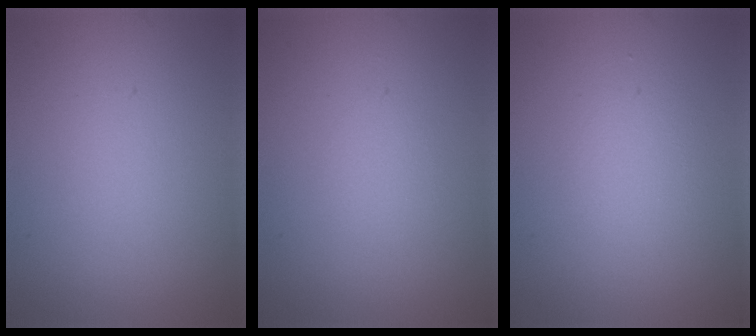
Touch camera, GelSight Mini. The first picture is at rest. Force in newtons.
{"total": 0.6, "press": 0.6, "slide": 0.1}
{"total": 1.5, "press": 1.5, "slide": 0.1}